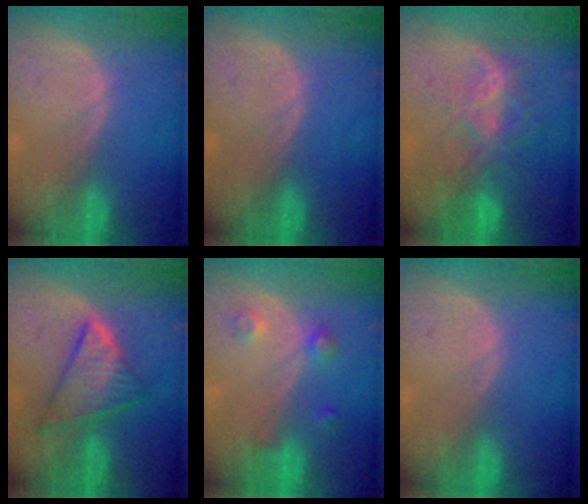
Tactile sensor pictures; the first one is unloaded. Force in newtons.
{"total": 0.0}
{"total": 6.8, "press": 6.2, "slide": 2.8}
{"total": 7.9, "press": 7.9, "slide": 0.5}
{"total": 3.5, "press": 3.2, "slide": 1.6}
{"total": 0.0}